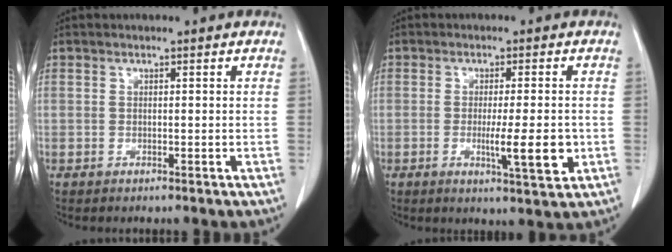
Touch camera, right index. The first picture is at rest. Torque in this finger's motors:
{"motor_torque": [0.08, 0.11, 0.03, 0.01]}